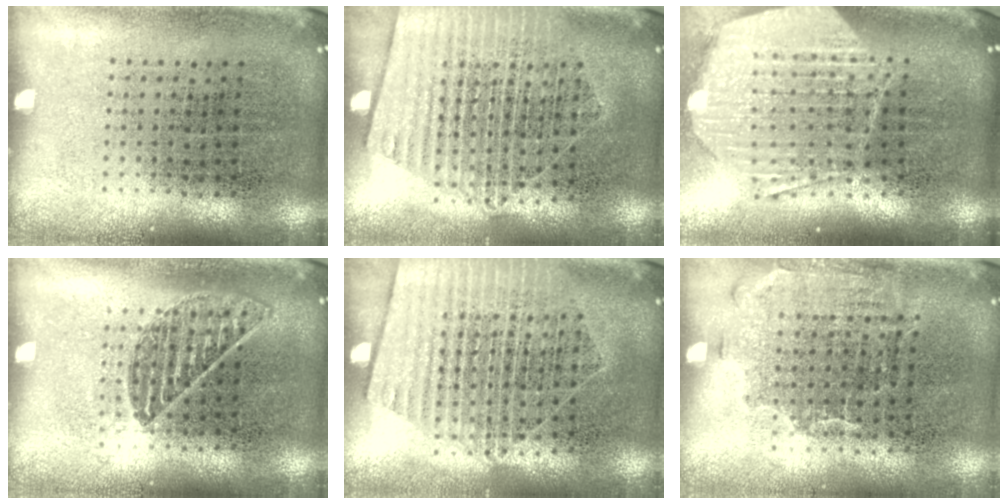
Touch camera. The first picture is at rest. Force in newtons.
{"total": 1.6, "press": 1.5, "slide": 0.6}
{"total": 2.7, "press": 2.1, "slide": 1.7}
{"total": 1.0, "press": 0.9, "slide": 0.4}
{"total": 1.6, "press": 1.4, "slide": 0.8}
{"total": 1.5, "press": 1.1, "slide": 0.9}